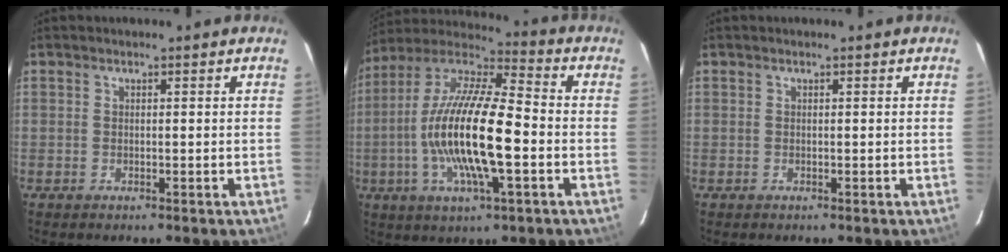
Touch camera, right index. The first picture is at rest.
{"total": 19.5, "force": [-3.4, 4.7, 18.6], "torque": [-0.355, -0.008, -0.072]}
{"total": 0.0}